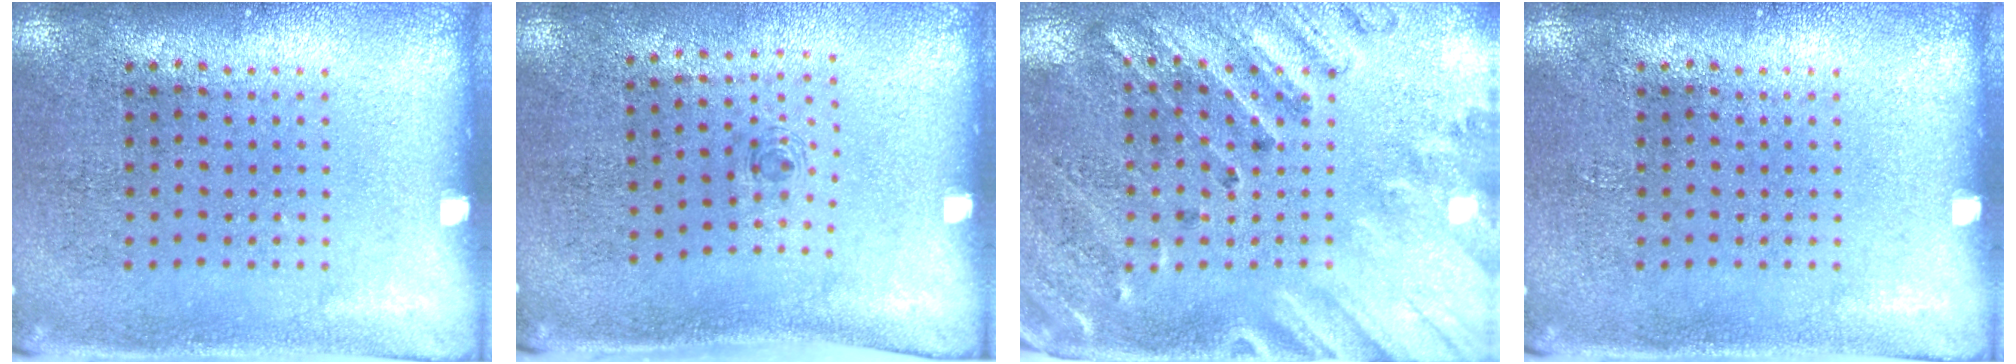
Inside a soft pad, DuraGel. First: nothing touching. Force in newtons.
{"total": 0.7, "press": 0.2, "slide": 0.6}
{"total": 2.5, "press": 2.2, "slide": 1.3}
{"total": 0.0}